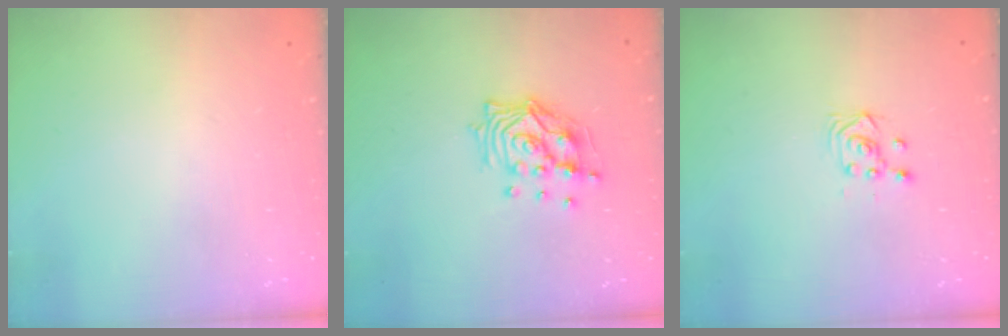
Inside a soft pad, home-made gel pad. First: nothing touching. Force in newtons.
{"total": 12.0, "press": 12.0, "slide": 0.9}
{"total": 3.6, "press": 3.5, "slide": 1.2}